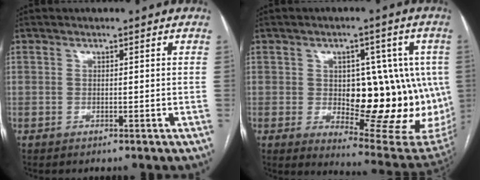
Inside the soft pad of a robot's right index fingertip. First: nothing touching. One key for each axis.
{"total": 18.9, "fx": -1.4, "fy": 8.2, "fz": 16.9, "tx": -0.178, "ty": 0.017, "tz": 0.007}